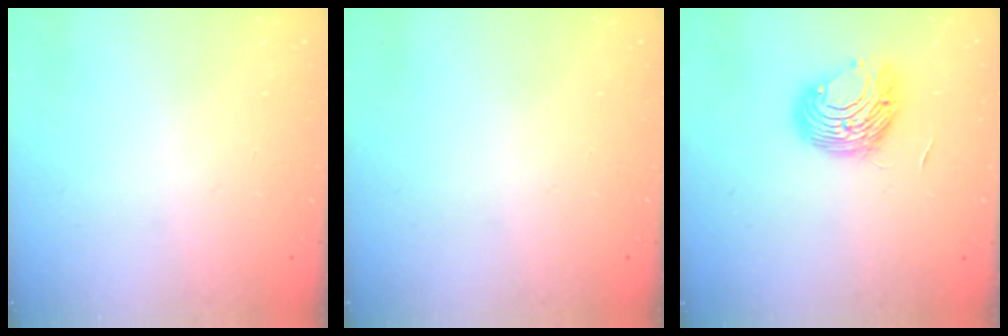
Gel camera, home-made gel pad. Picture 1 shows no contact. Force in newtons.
{"total": 0.0}
{"total": 9.4, "press": 9.3, "slide": 1.0}